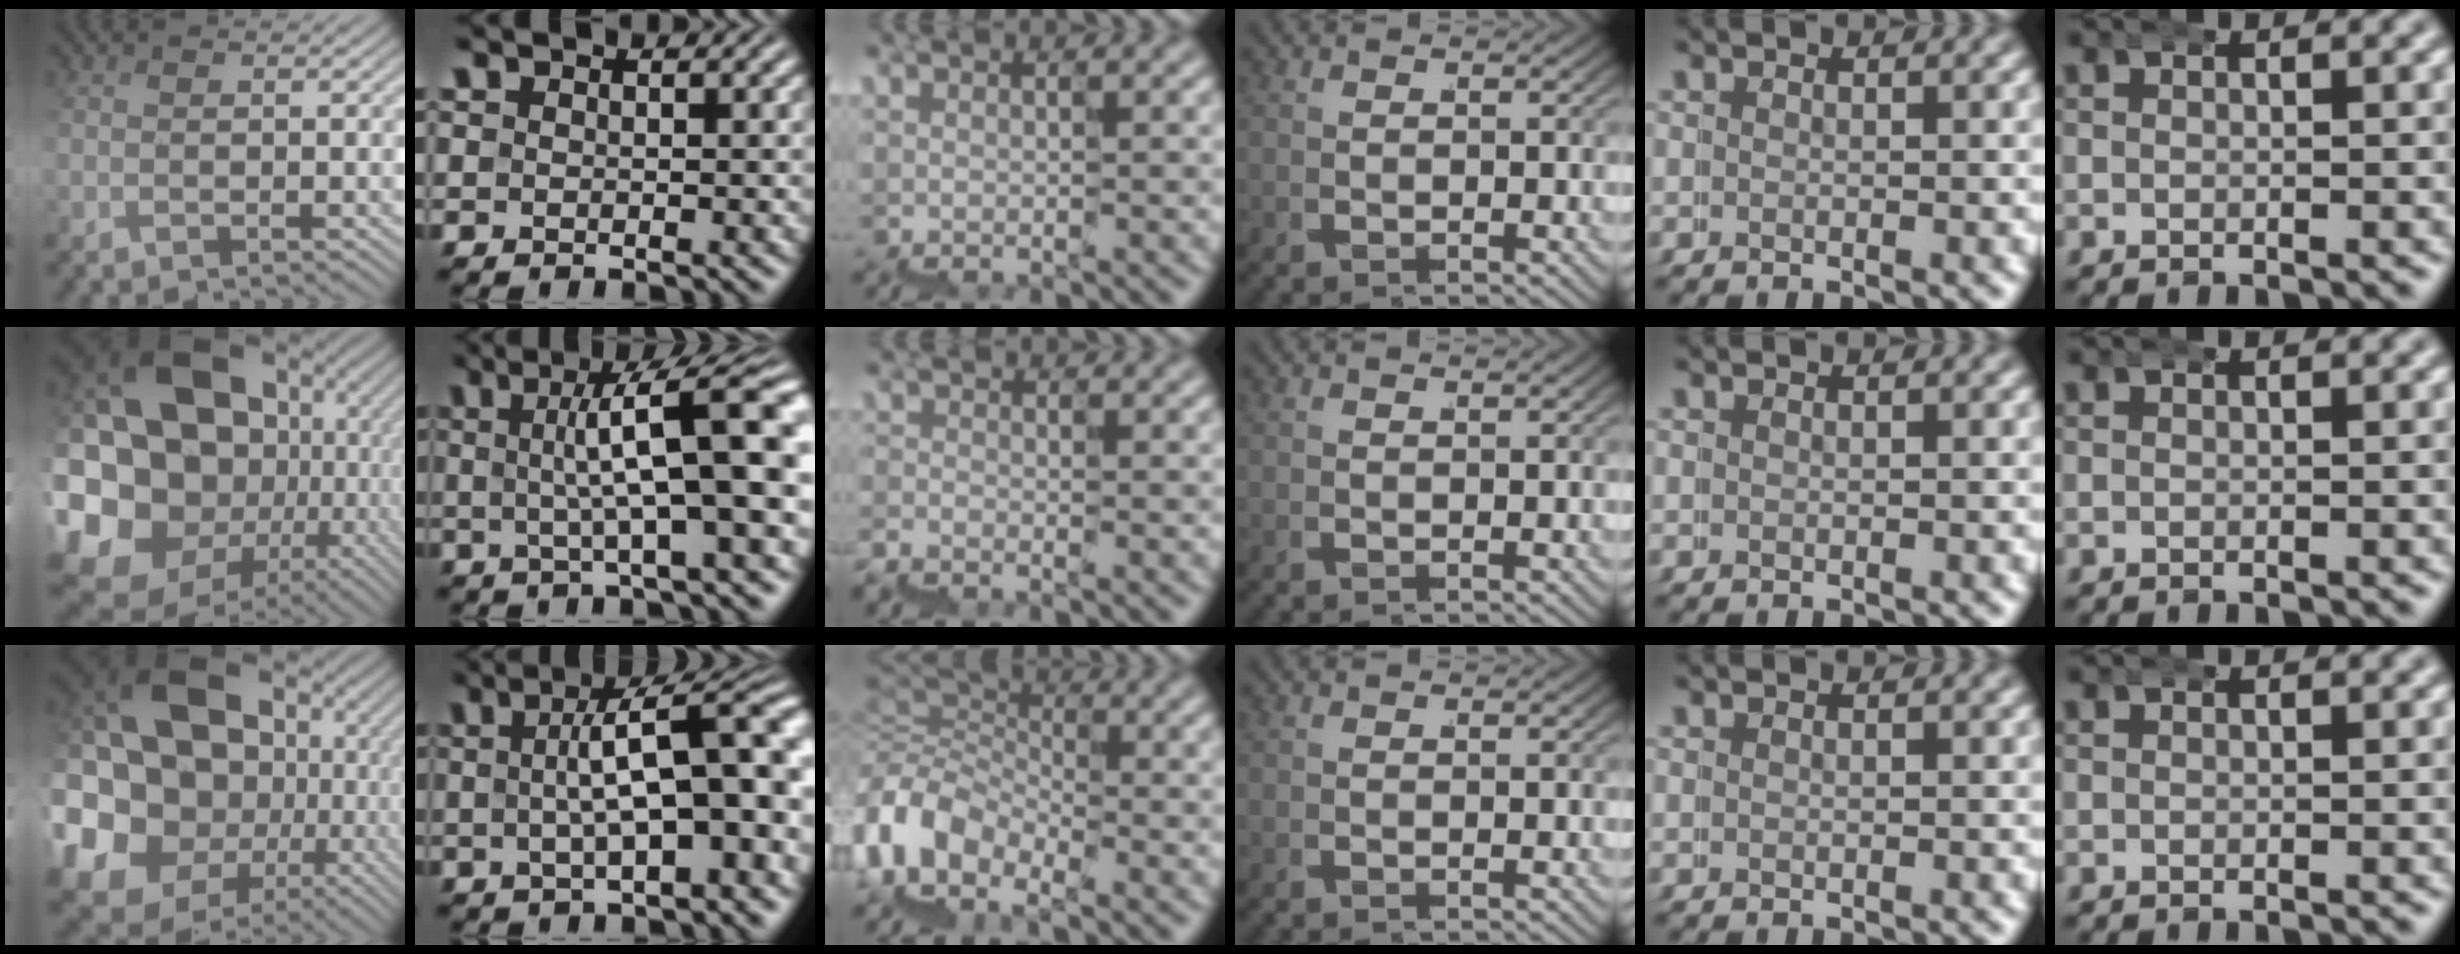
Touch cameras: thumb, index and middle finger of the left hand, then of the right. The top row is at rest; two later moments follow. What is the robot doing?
{"motion": "wrap", "object": "belt"}